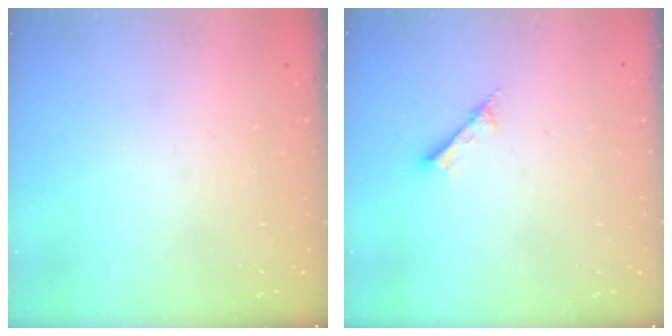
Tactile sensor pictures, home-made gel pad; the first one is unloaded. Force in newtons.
{"total": 2.7, "press": 2.7, "slide": 0.2}